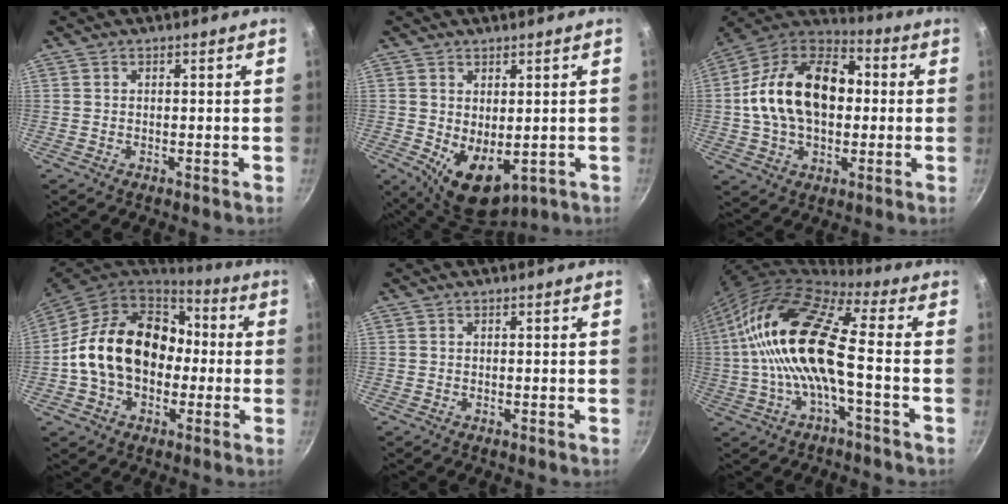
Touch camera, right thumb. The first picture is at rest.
{"total": 8.5, "force": [-0.5, 5.2, 6.8], "torque": [-0.084, -0.019, 0.011]}
{"total": 21.7, "force": [0.9, 14.5, 16.2], "torque": [-0.256, 0.039, 0.002]}
{"total": 20.3, "force": [-0.3, 15.1, 13.4], "torque": [-0.207, 0.047, -0.008]}
{"total": 0.0}
{"total": 17.5, "force": [-0.8, 5.6, 16.6], "torque": [-0.327, 0.035, -0.029]}